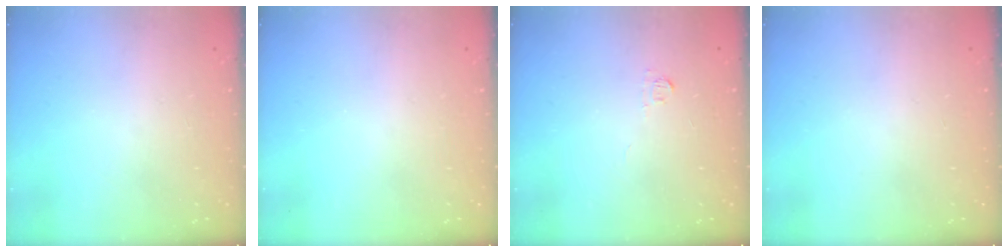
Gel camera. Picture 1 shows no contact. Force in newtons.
{"total": 0.0}
{"total": 3.3, "press": 3.3, "slide": 0.5}
{"total": 0.0}